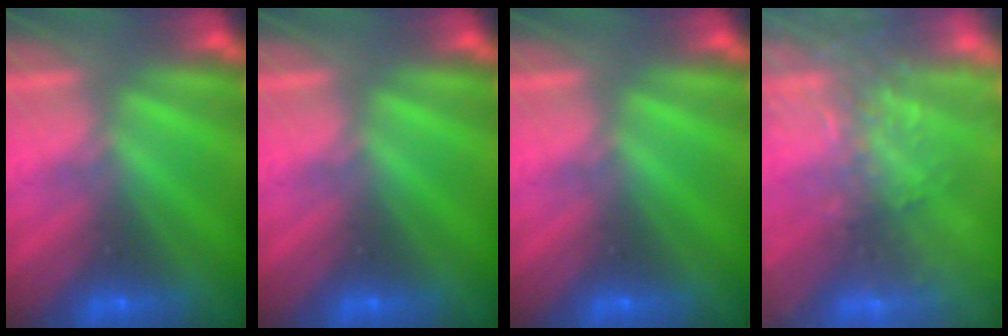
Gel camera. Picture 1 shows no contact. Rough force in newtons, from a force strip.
{"total": 0.0}
{"total": 0.0}
{"total": 6.4}